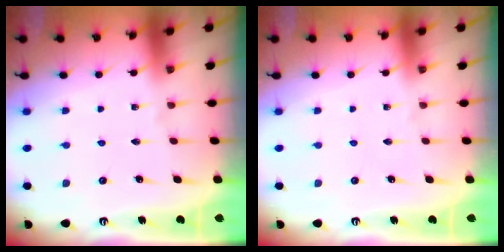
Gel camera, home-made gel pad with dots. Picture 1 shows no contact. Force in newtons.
{"total": 0.0}